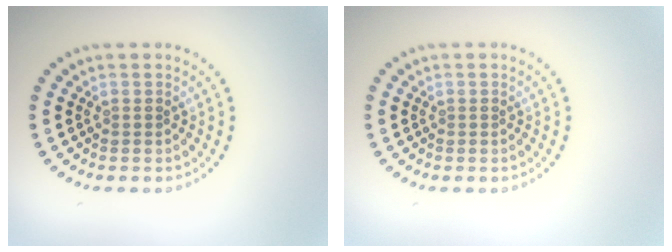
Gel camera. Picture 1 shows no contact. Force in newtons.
{"total": 0.0}